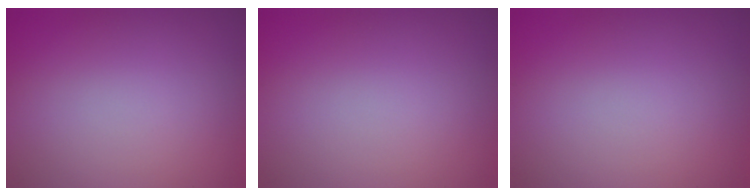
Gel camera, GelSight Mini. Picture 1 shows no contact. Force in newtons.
{"total": 0.0}
{"total": 0.0}